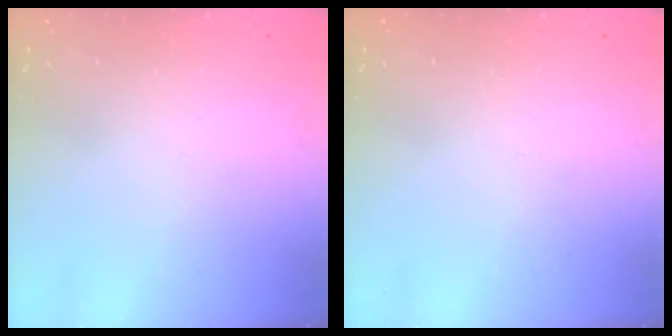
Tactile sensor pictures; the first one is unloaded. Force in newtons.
{"total": 0.0}